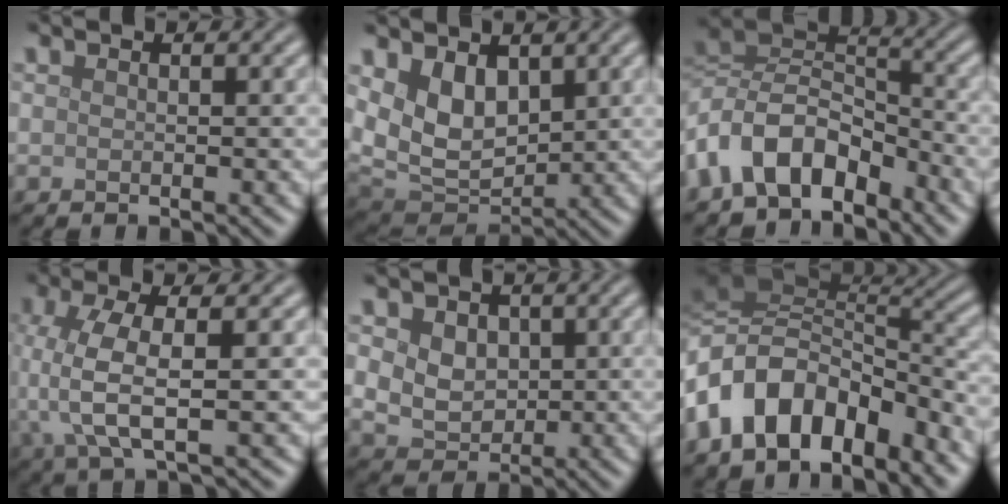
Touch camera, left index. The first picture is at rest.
{"total": 6.0, "force": [1.9, 4.0, 4.0], "torque": [-0.080, -0.018, 0.039]}
{"total": 9.0, "force": [-4.5, 5.5, 5.4], "torque": [-0.093, 0.010, -0.102]}
{"total": 5.6, "force": [-0.4, 1.9, 5.2], "torque": [-0.121, 0.001, -0.008]}
{"total": 4.6, "force": [1.2, 3.6, 2.6], "torque": [-0.050, 0.005, 0.012]}
{"total": 11.6, "force": [-5.0, 7.1, 7.8], "torque": [-0.142, 0.015, -0.092]}